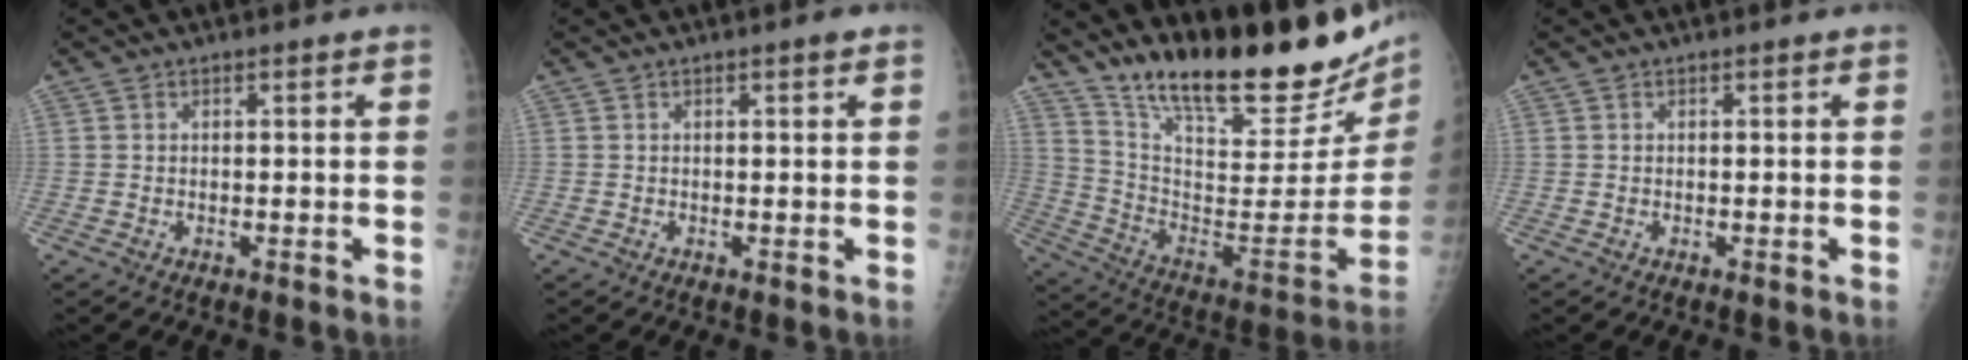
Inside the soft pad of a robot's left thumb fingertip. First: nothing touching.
{"total": 1.0, "force": [0.7, 0.1, 0.7], "torque": [-0.008, -0.002, 0.009]}
{"total": 30.5, "force": [23.2, 8.2, 18.0], "torque": [-0.254, -0.120, 0.352]}
{"total": 0.0}